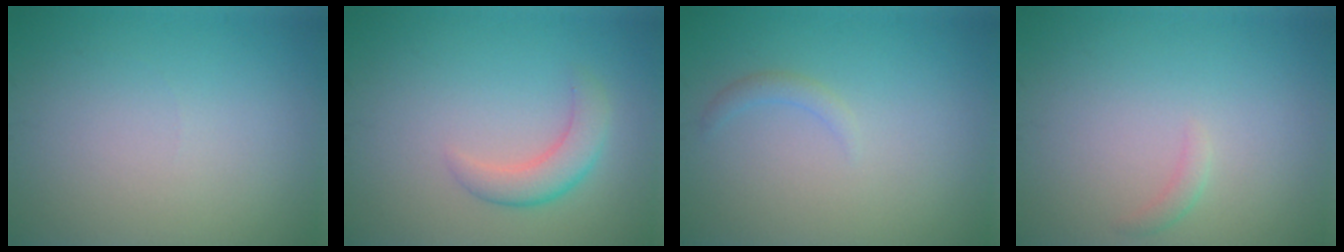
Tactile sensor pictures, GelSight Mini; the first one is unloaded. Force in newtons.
{"total": 2.8, "press": 2.8, "slide": 0.2}
{"total": 1.0, "press": 1.0, "slide": 0.2}
{"total": 0.8, "press": 0.8, "slide": 0.1}